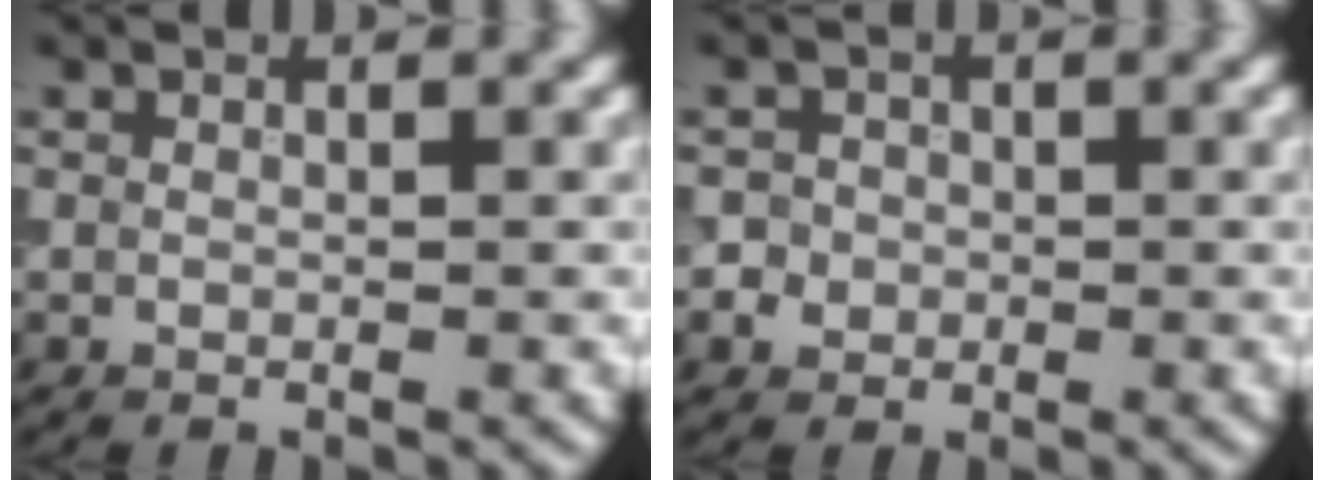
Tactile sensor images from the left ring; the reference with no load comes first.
{"total": 2.7, "force": [-0.2, 2.6, 0.7], "torque": [0.010, 0.014, -0.015]}